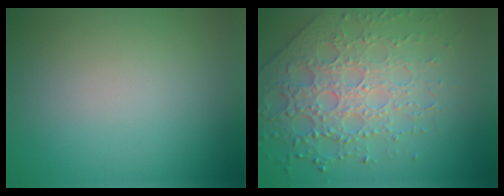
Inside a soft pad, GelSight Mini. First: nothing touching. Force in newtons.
{"total": 7.0, "press": 5.5, "slide": 4.3}